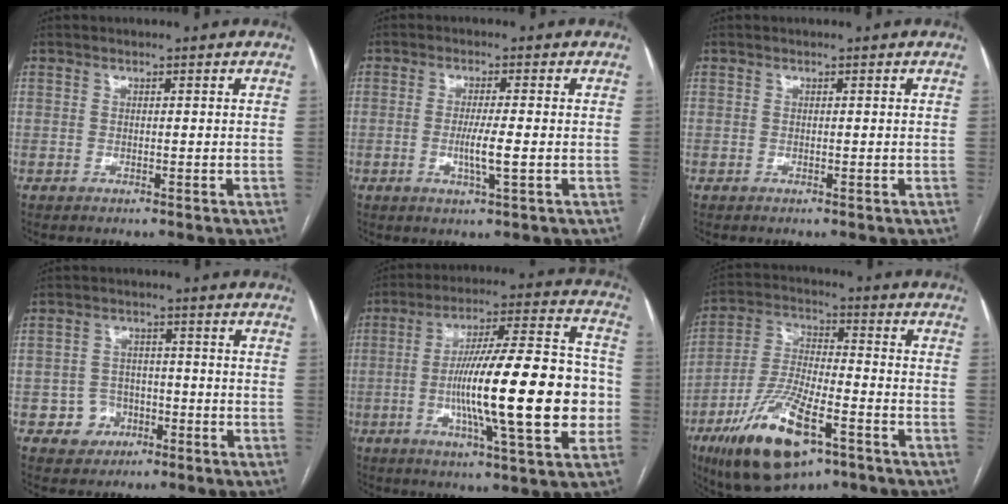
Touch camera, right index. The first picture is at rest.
{"total": 4.2, "force": [-0.7, -0.1, 4.1], "torque": [-0.081, -0.009, -0.013]}
{"total": 0.0}
{"total": 4.8, "force": [-2.1, 4.3, 0.9], "torque": [-0.007, 0.014, -0.027]}
{"total": 22.2, "force": [-3.2, 3.0, 21.8], "torque": [-0.330, 0.014, -0.048]}
{"total": 17.4, "force": [-9.2, 5.5, 13.8], "torque": [-0.287, -0.017, -0.156]}